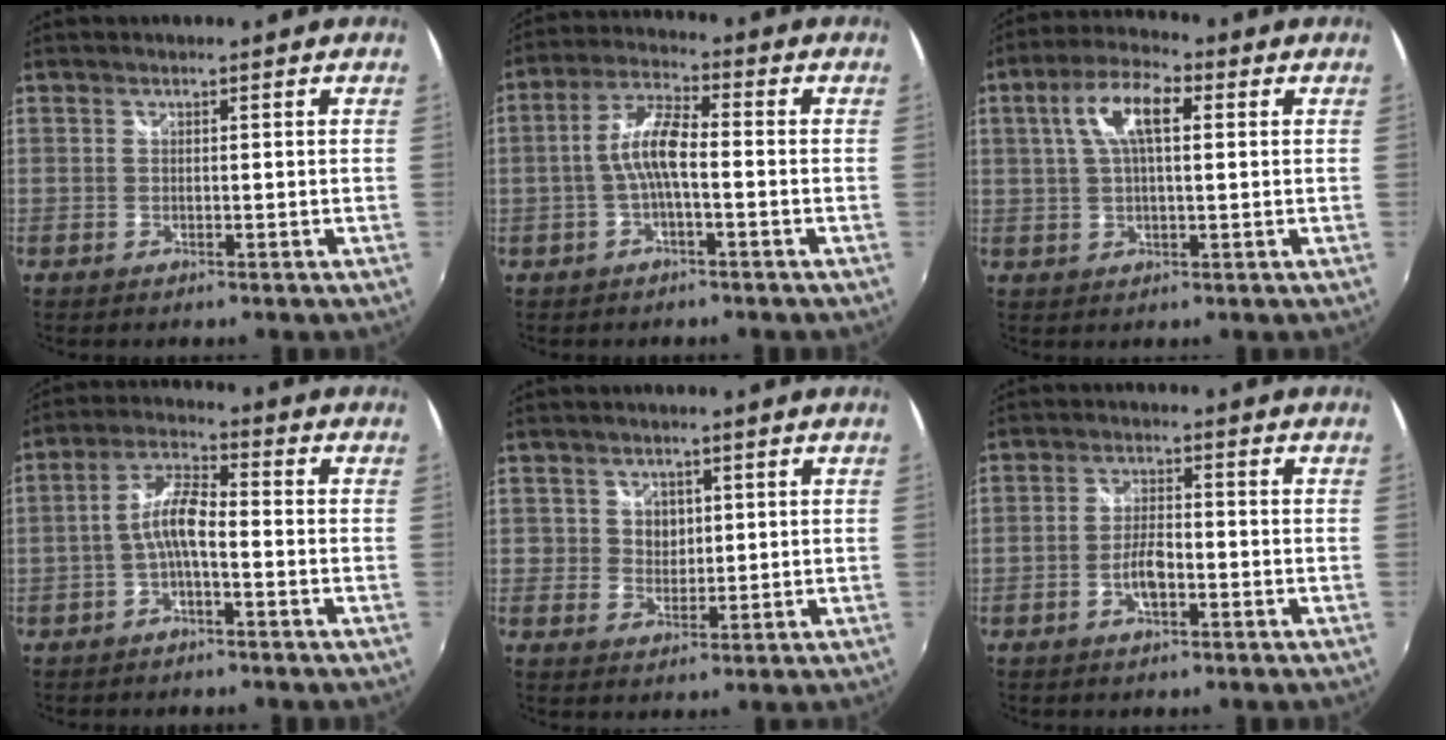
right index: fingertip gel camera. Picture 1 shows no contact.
{"total": 7.2, "force": [-1.4, 1.7, 6.8], "torque": [-0.145, 0.014, -0.027]}
{"total": 8.8, "force": [2.3, 3.3, 7.8], "torque": [-0.149, 0.021, 0.040]}
{"total": 6.3, "force": [-2.0, 1.7, 5.7], "torque": [-0.123, 0.016, -0.039]}
{"total": 3.7, "force": [1.0, 3.4, 1.3], "torque": [-0.018, 0.005, 0.016]}
{"total": 4.3, "force": [-1.9, 1.6, 3.6], "torque": [-0.074, 0.005, -0.034]}